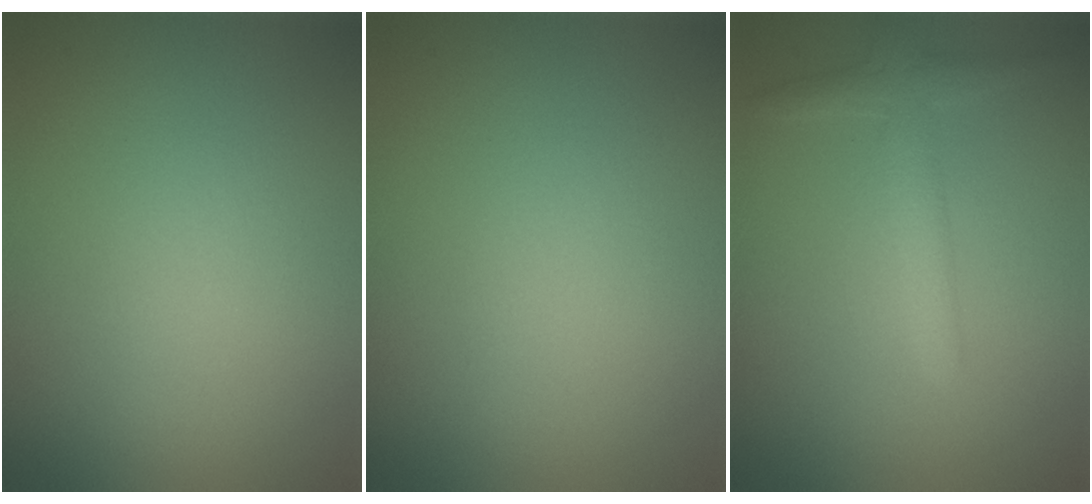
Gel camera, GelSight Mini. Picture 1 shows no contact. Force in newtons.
{"total": 0.0}
{"total": 2.5, "press": 2.5, "slide": 0.1}